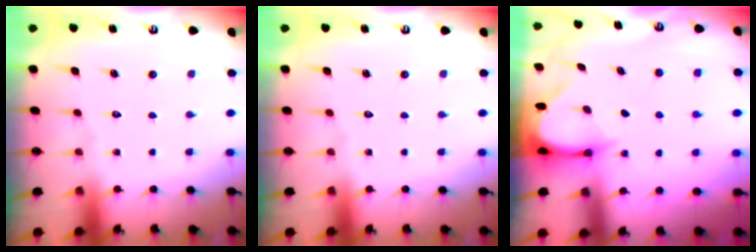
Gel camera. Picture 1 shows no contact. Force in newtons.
{"total": 0.0}
{"total": 3.7, "press": 3.6, "slide": 0.3}